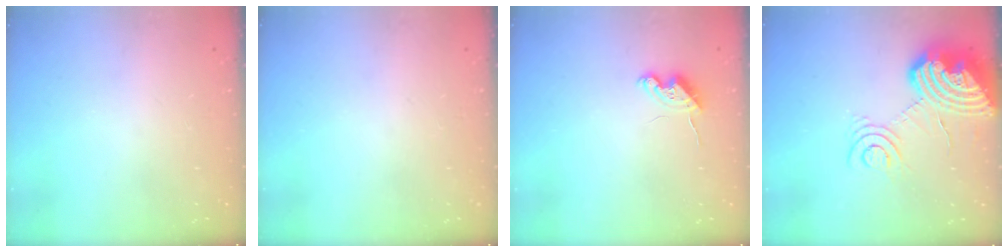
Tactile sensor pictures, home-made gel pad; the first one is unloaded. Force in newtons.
{"total": 0.0}
{"total": 5.9, "press": 5.9, "slide": 0.9}
{"total": 16.4, "press": 16.3, "slide": 2.5}